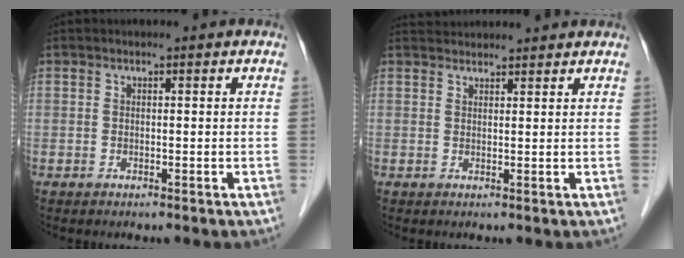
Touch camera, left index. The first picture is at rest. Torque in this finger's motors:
{"motor_torque": [-0.85, -1.29, 0.04, 0.02]}